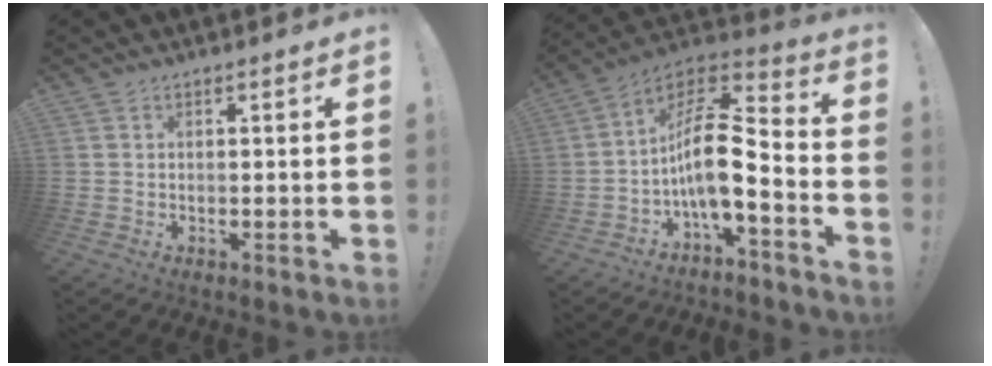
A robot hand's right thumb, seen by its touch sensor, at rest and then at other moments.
{"total": 14.9, "force": [-2.1, 6.2, 13.4], "torque": [-0.253, 0.009, -0.034]}